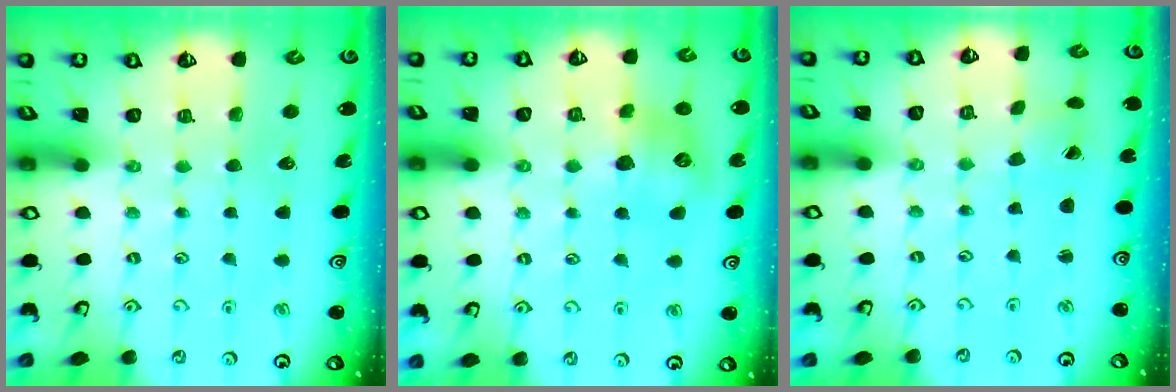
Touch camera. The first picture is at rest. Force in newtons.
{"total": 9.5, "press": 9.5, "slide": 0.4}
{"total": 1.4, "press": 1.4, "slide": 0.3}